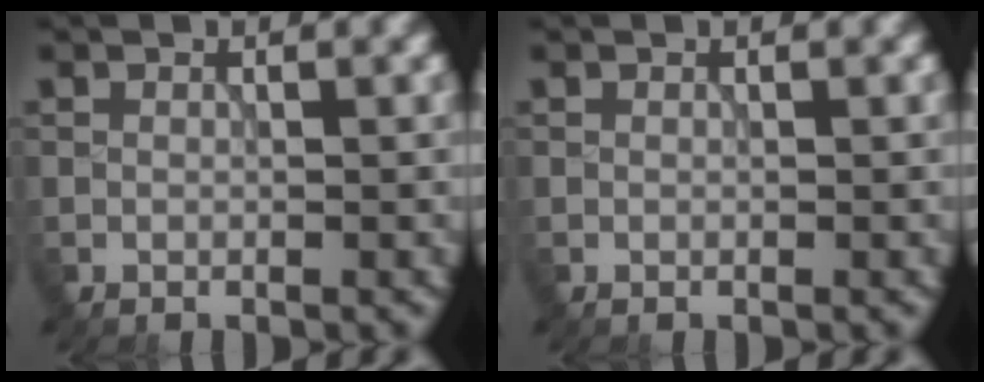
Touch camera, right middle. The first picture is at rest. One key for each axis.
{"total": 0.0}